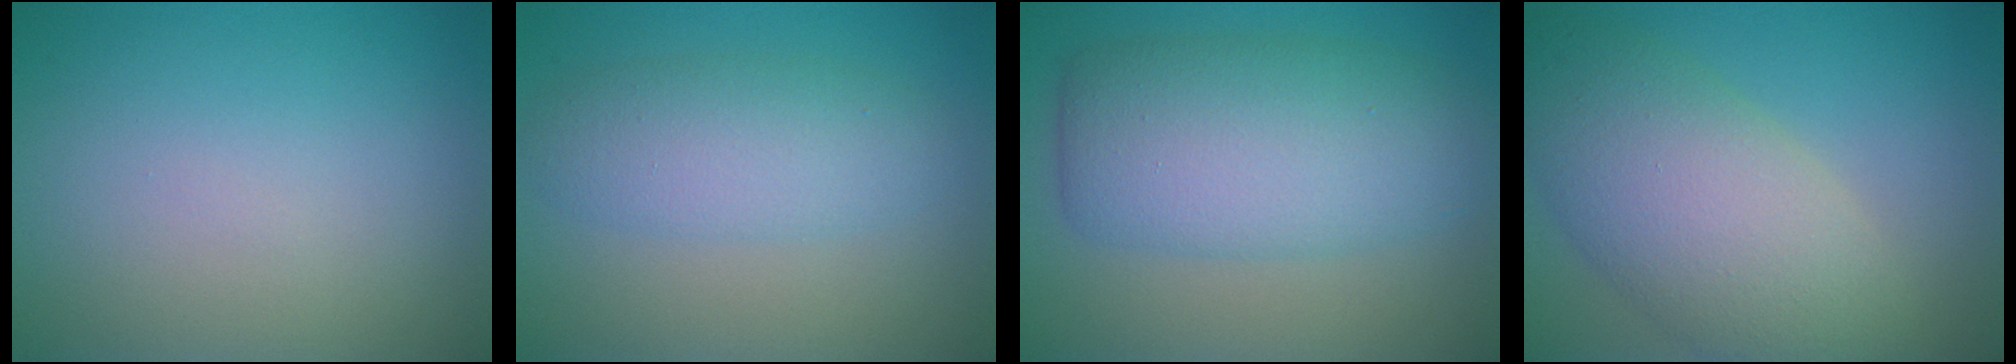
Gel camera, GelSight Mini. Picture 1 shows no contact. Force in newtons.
{"total": 4.0, "press": 4.0, "slide": 0.1}
{"total": 8.0, "press": 8.0, "slide": 0.1}
{"total": 8.6, "press": 8.6, "slide": 0.8}